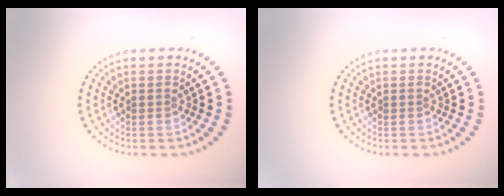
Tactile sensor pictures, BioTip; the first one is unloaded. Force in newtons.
{"total": 0.0}